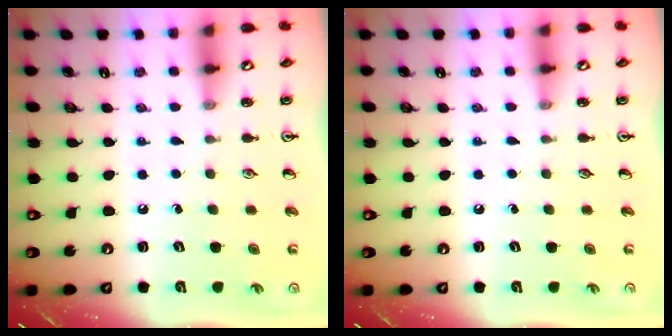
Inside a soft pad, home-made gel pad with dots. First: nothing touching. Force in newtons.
{"total": 0.0}